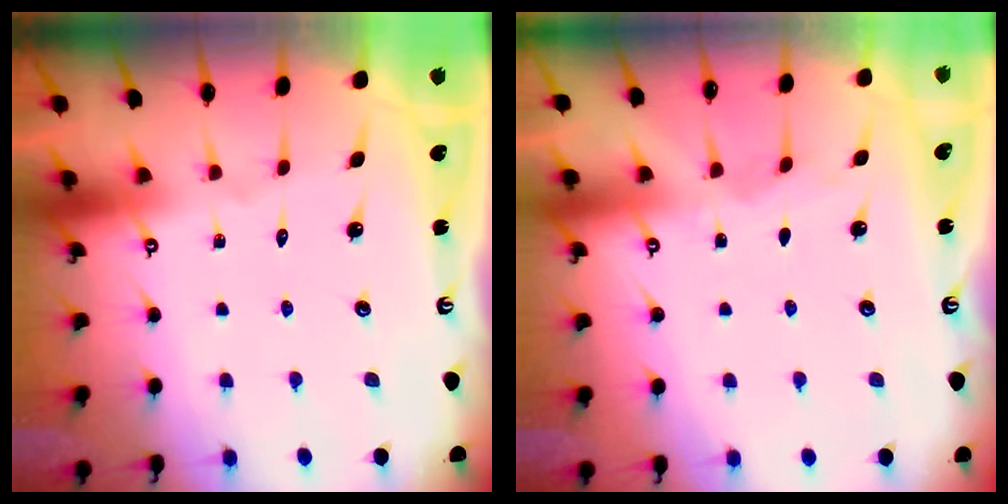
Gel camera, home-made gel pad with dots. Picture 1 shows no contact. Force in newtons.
{"total": 2.7, "press": 2.7, "slide": 0.3}